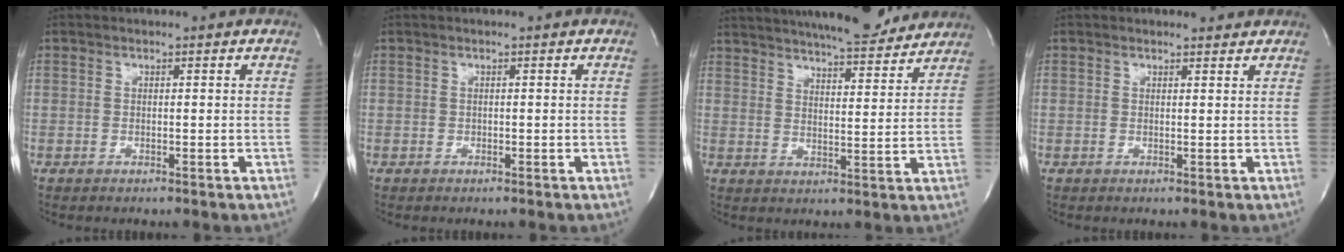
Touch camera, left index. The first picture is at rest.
{"total": 0.0}
{"total": 18.1, "force": [16.3, 2.8, 7.2], "torque": [-0.117, 0.010, 0.224]}
{"total": 1.9, "force": [1.8, 0.5, 0.2], "torque": [-0.008, 0.000, 0.018]}